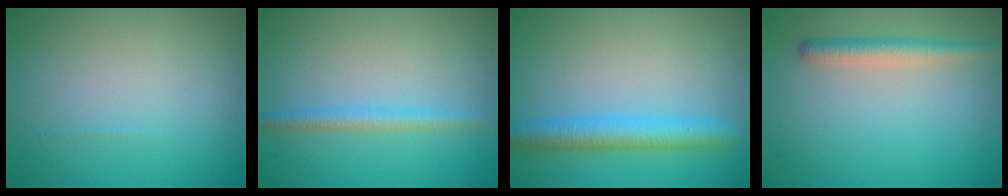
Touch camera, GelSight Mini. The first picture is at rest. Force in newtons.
{"total": 1.9, "press": 1.9, "slide": 0.0}
{"total": 3.9, "press": 3.9, "slide": 0.1}
{"total": 2.3, "press": 2.3, "slide": 0.2}